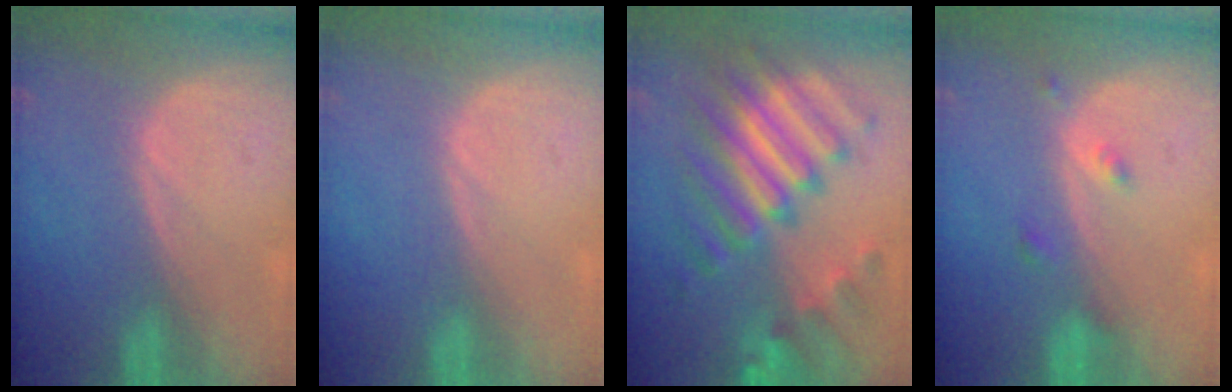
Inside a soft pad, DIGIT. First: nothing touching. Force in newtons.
{"total": 0.0}
{"total": 11.8, "press": 11.8, "slide": 1.2}
{"total": 1.8, "press": 1.8, "slide": 0.1}